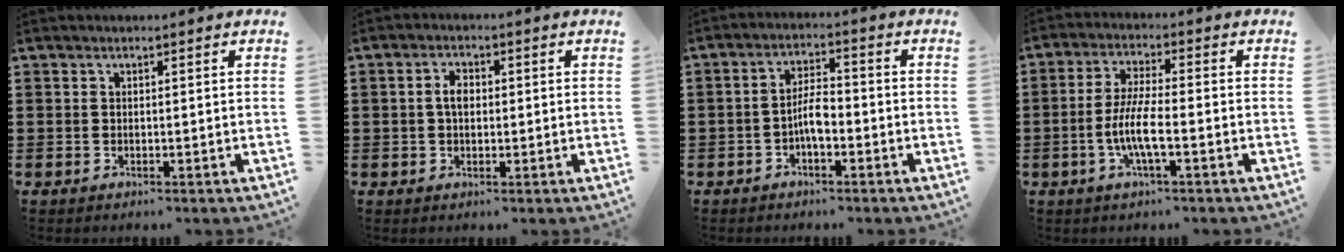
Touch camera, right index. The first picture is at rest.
{"total": 2.8, "force": [0.1, 1.6, 2.3], "torque": [-0.046, 0.007, 0.001]}
{"total": 4.4, "force": [-1.4, 1.7, 3.9], "torque": [-0.083, 0.005, -0.030]}
{"total": 6.7, "force": [-2.1, 1.3, 6.2], "torque": [-0.133, -0.009, -0.046]}